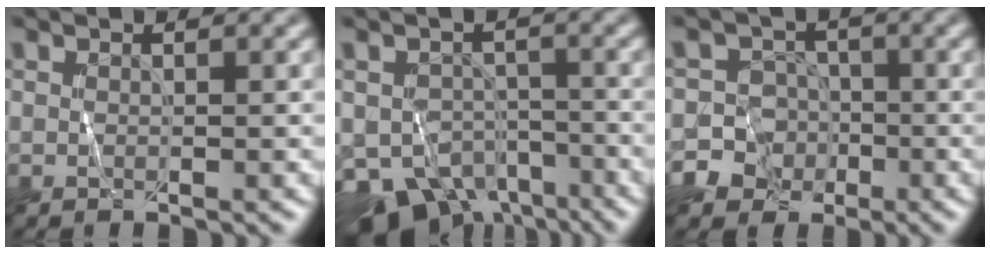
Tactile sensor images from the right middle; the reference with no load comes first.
{"total": 8.1, "force": [-5.0, 5.0, 4.1], "torque": [-0.074, -0.033, -0.075]}
{"total": 9.8, "force": [-4.8, 8.5, 1.2], "torque": [-0.016, -0.021, -0.107]}